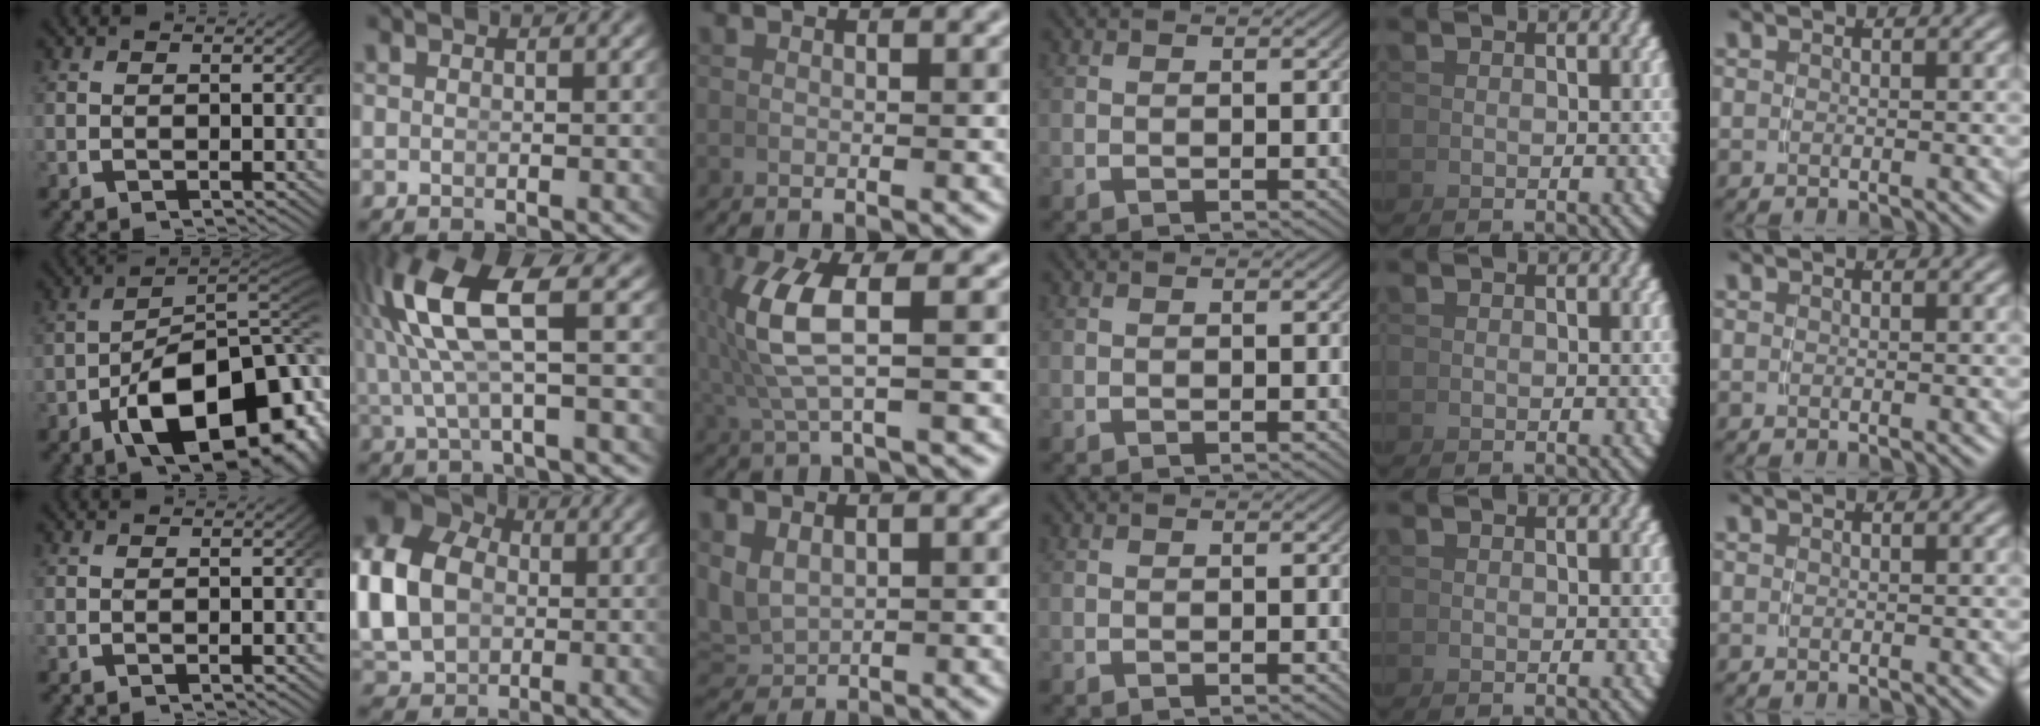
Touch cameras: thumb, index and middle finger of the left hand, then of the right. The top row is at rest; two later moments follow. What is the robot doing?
{"motion": "lift_and_place", "object": "bowl"}